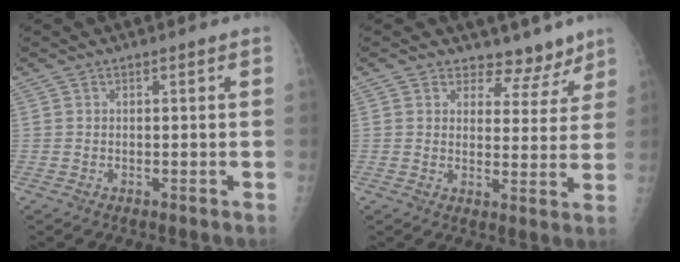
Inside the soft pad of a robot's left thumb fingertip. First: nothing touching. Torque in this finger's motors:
{"motor_torque": [0.41, 0.45, -0.31, -0.21, -0.04]}